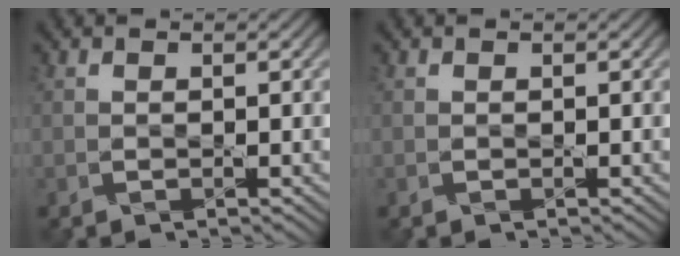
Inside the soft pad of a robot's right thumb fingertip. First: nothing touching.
{"total": 0.0}